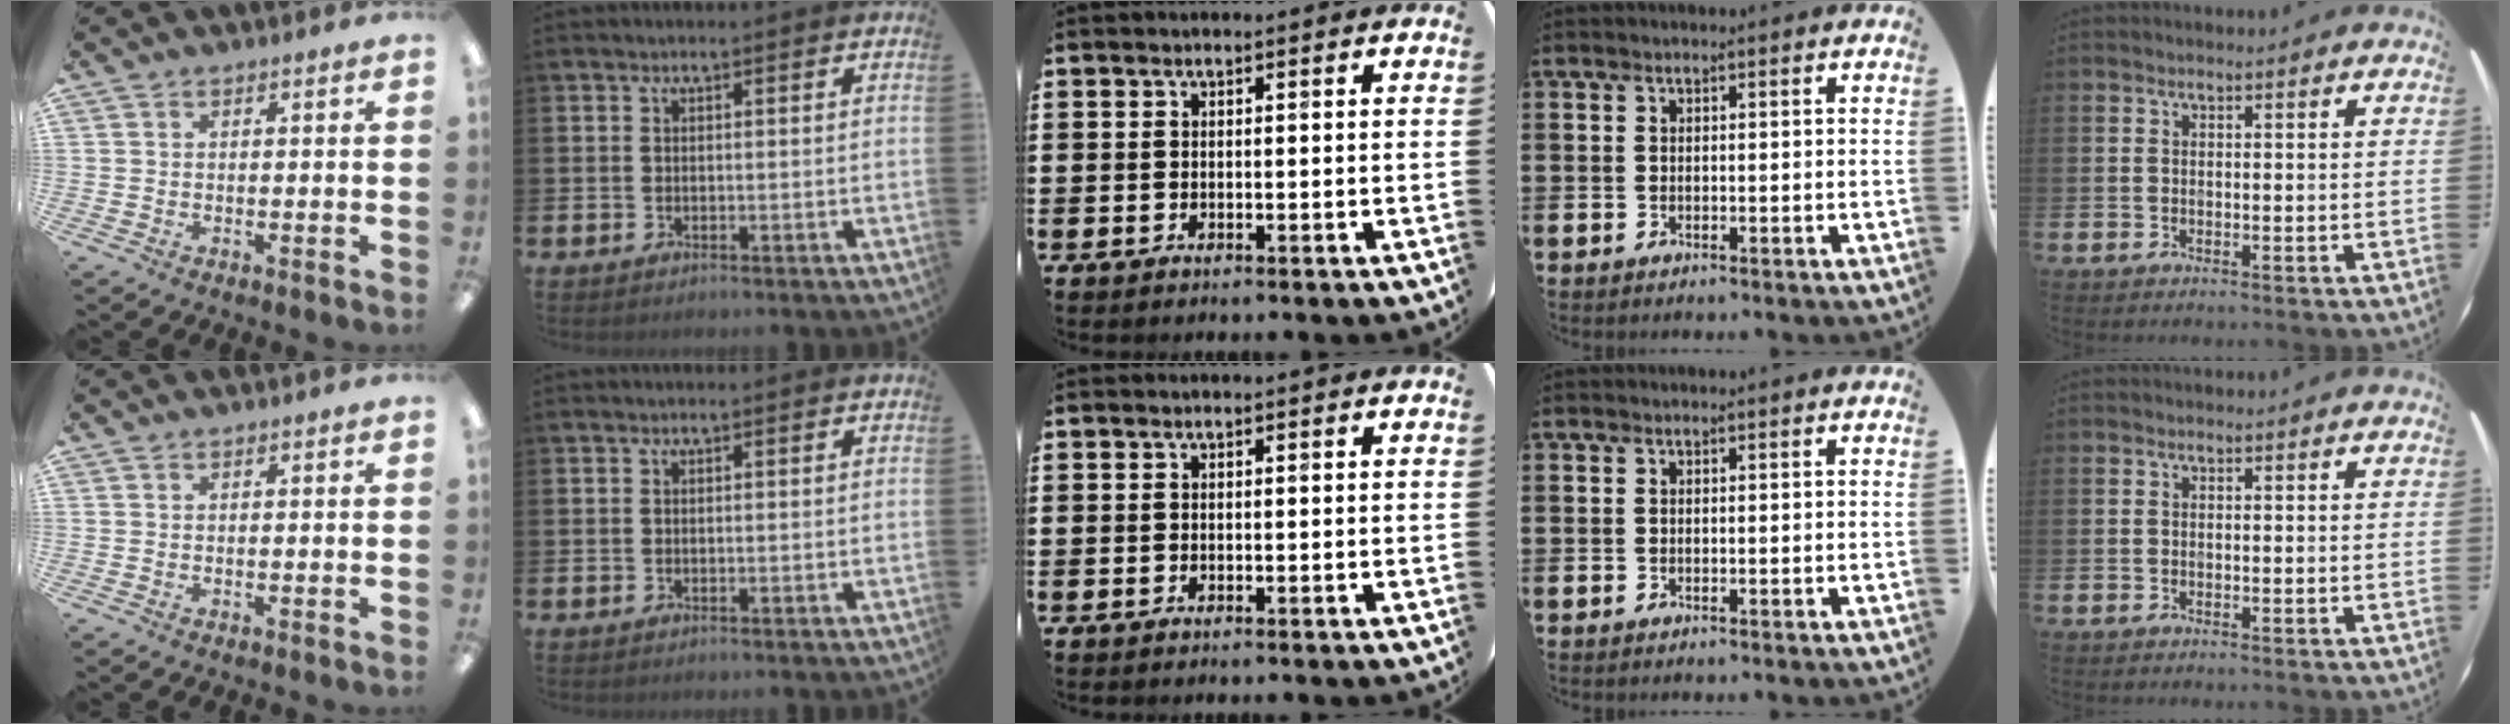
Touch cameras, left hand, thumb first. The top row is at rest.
{}